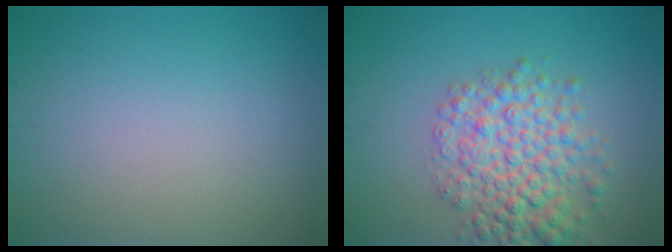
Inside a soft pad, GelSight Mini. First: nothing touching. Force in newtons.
{"total": 6.0, "press": 6.0, "slide": 0.2}